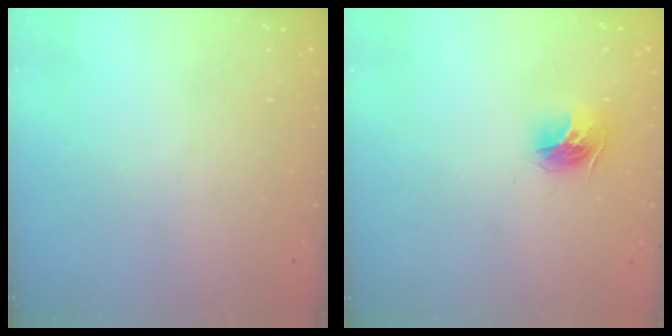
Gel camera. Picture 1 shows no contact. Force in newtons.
{"total": 10.3, "press": 10.3, "slide": 0.6}